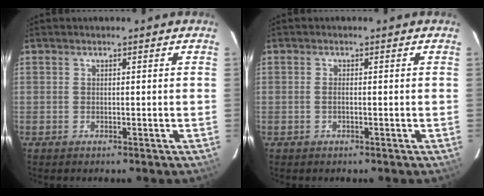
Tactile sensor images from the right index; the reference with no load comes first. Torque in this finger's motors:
{"motor_torque": [-0.19, 0.00, -0.01, 0.00]}